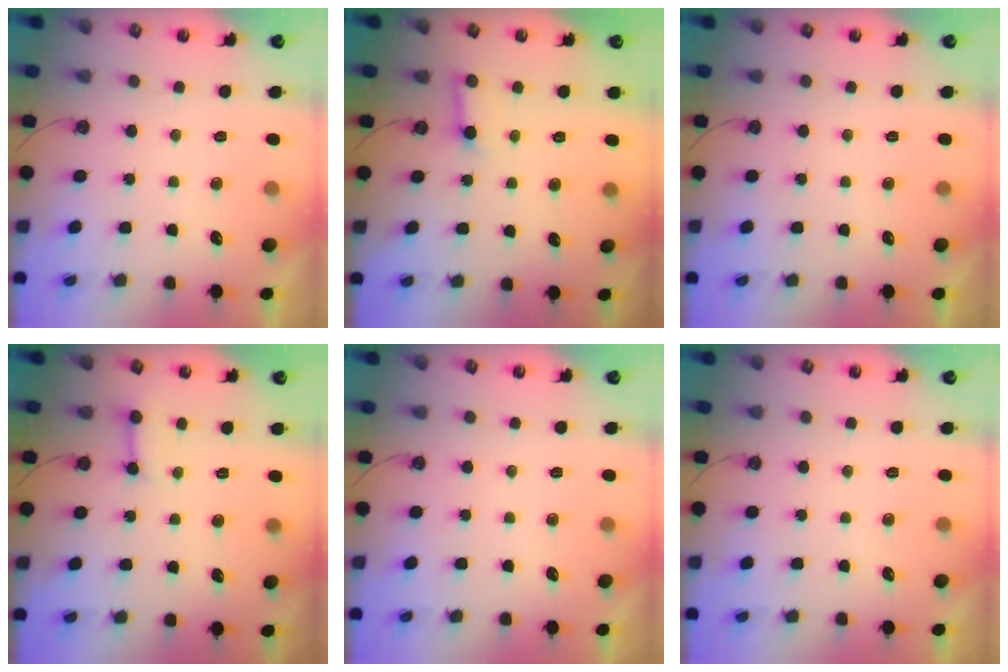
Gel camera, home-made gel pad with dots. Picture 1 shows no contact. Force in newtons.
{"total": 3.8, "press": 3.8, "slide": 0.2}
{"total": 0.0}
{"total": 2.8, "press": 2.8, "slide": 0.2}
{"total": 0.0}
{"total": 0.0}